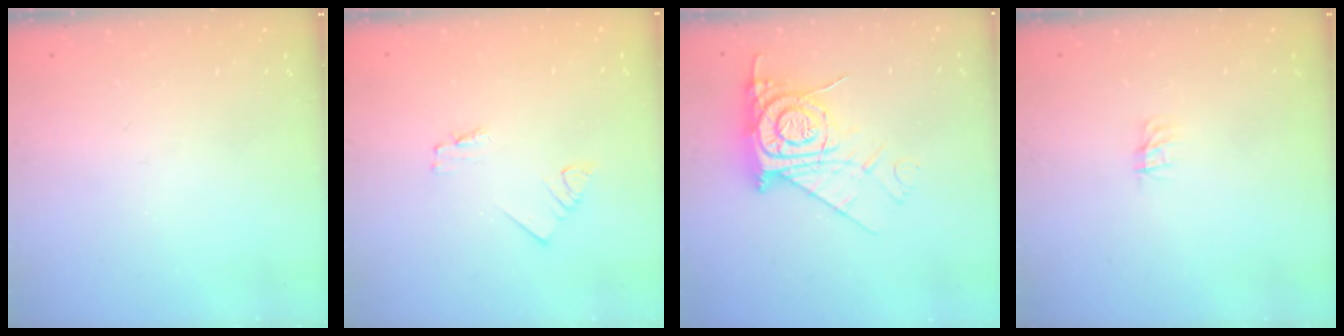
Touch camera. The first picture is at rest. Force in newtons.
{"total": 1.2, "press": 1.2, "slide": 0.0}
{"total": 12.8, "press": 12.7, "slide": 1.2}
{"total": 0.0}